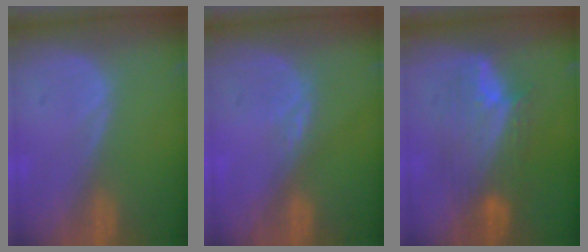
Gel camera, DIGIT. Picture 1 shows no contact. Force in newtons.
{"total": 2.0, "press": 1.5, "slide": 1.3}
{"total": 7.7, "press": 7.6, "slide": 0.7}